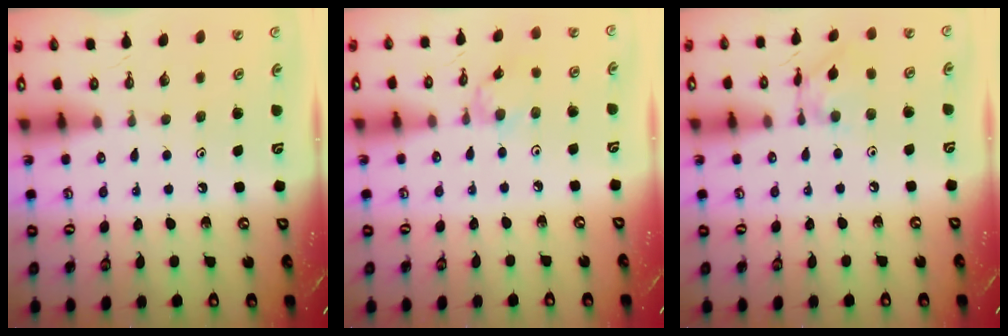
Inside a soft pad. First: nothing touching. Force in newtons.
{"total": 1.1, "press": 1.1, "slide": 0.3}
{"total": 6.7, "press": 6.7, "slide": 0.3}